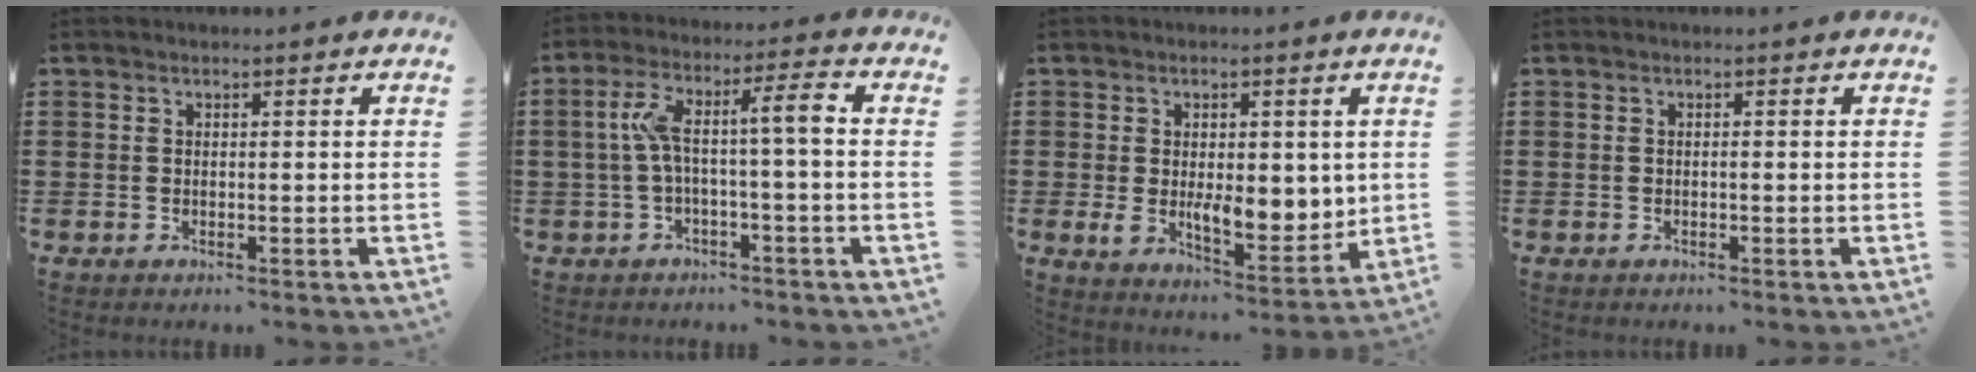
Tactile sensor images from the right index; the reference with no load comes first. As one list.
[{"total": 8.0, "force": [-0.1, 1.6, 7.8], "torque": [-0.152, 0.012, -0.011]}, {"total": 7.6, "force": [0.2, 4.7, 6.0], "torque": [-0.095, 0.002, 0.006]}, {"total": 0.0}]